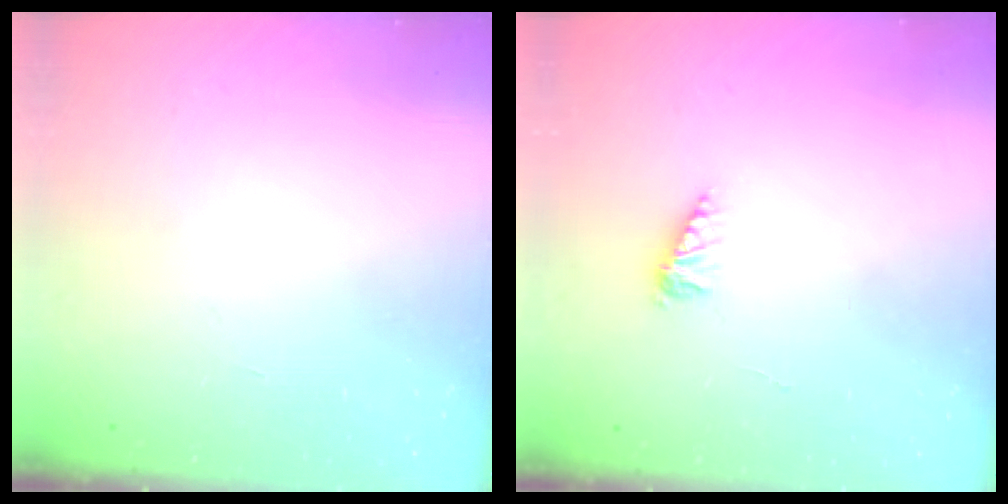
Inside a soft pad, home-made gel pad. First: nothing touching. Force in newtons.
{"total": 2.4, "press": 2.4, "slide": 0.3}